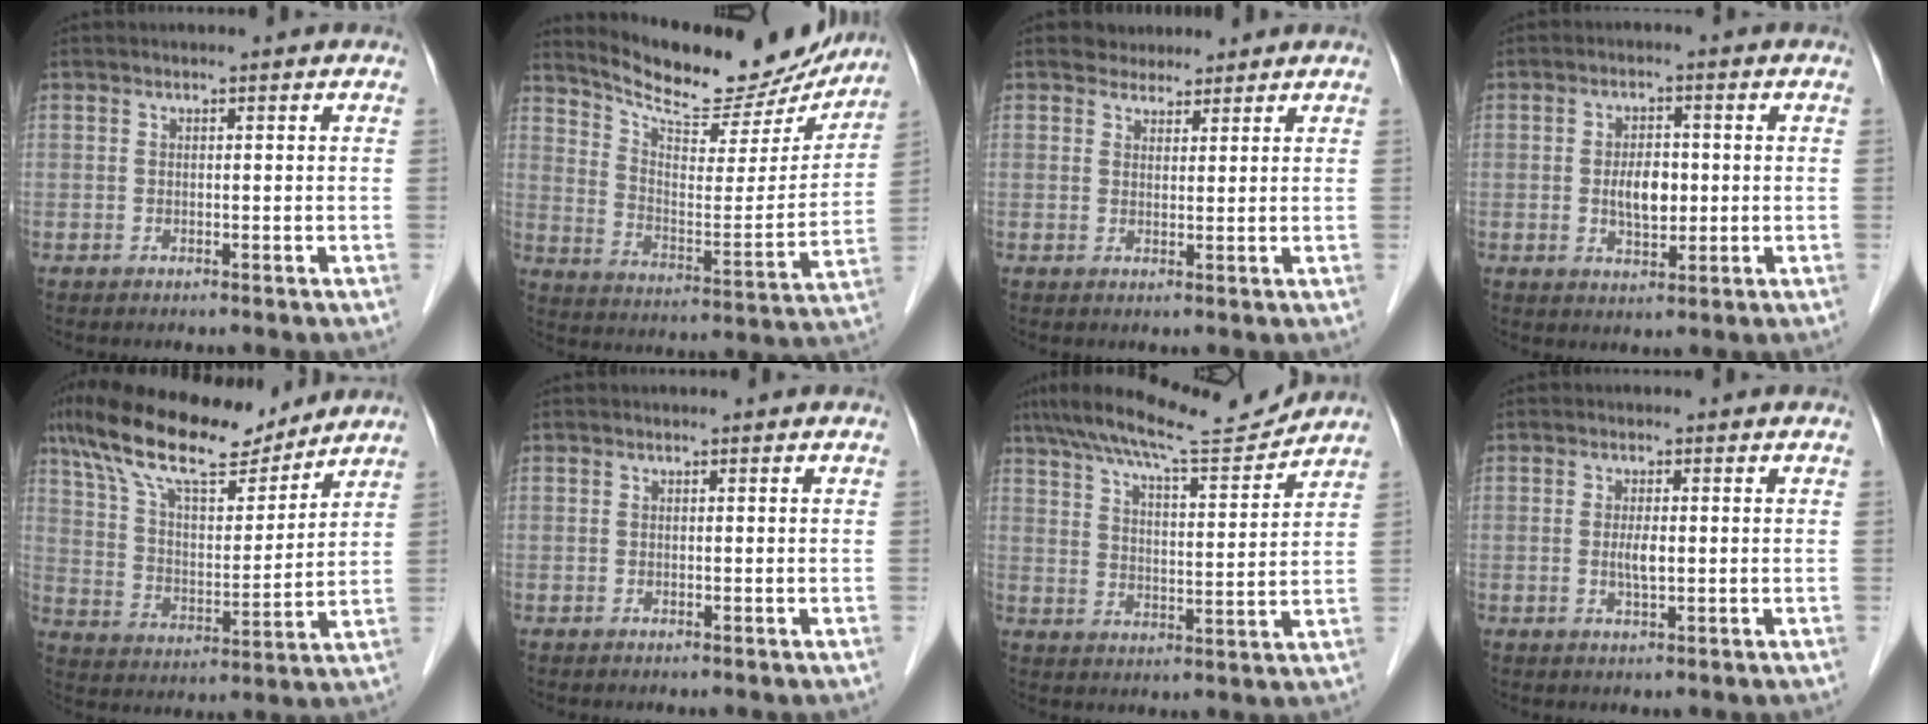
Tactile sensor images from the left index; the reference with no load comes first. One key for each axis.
{"total": 19.7, "fx": 18.2, "fy": 4.5, "fz": 5.8, "tx": -0.090, "ty": -0.031, "tz": 0.259}
{"total": 2.7, "fx": 2.2, "fy": 1.5, "fz": 0.0, "tx": 0.000, "ty": 0.005, "tz": 0.031}
{"total": 4.8, "fx": -0.4, "fy": 2.6, "fz": 4.1, "tx": -0.075, "ty": -0.001, "tz": -0.004}
{"total": 17.3, "fx": 13.7, "fy": 4.4, "fz": 9.6, "tx": -0.181, "ty": 0.018, "tz": 0.240}
{"total": 0.0}
{"total": 12.6, "fx": 11.8, "fy": 0.1, "fz": 4.5, "tx": -0.083, "ty": 0.002, "tz": 0.182}
{"total": 2.3, "fx": -0.3, "fy": 0.6, "fz": 2.2, "tx": -0.046, "ty": -0.005, "tz": -0.004}